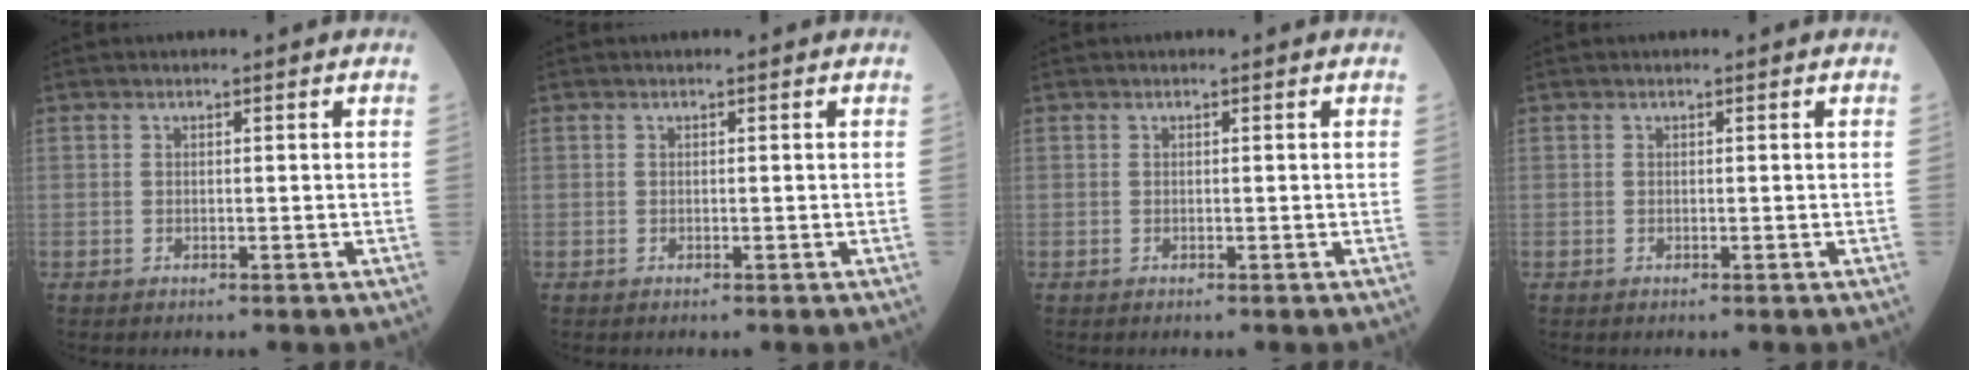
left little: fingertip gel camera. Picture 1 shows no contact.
{"total": 0.0}
{"total": 0.0}
{"total": 0.0}